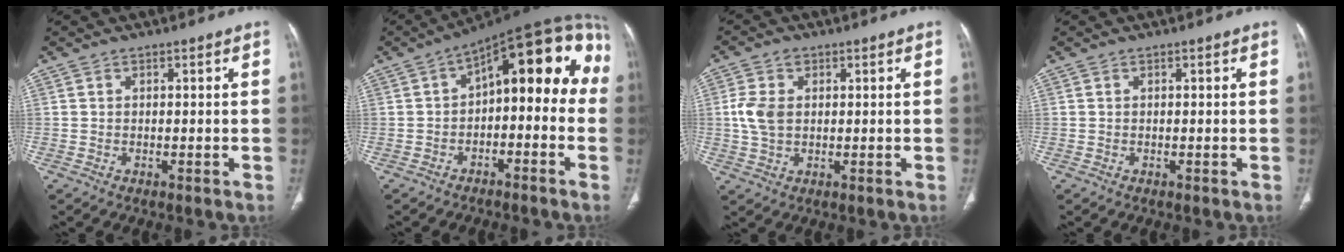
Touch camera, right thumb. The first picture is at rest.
{"total": 17.5, "force": [-0.2, 8.7, 15.1], "torque": [-0.169, 0.062, -0.014]}
{"total": 5.9, "force": [0.7, 4.2, 4.1], "torque": [-0.088, 0.005, 0.017]}
{"total": 0.0}